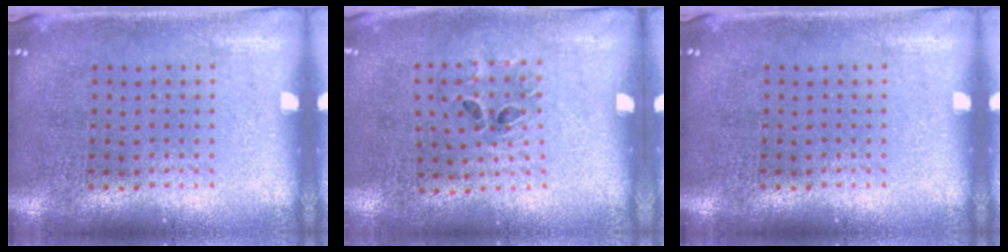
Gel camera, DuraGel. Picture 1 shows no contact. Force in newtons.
{"total": 1.3, "press": 0.7, "slide": 1.1}
{"total": 0.0}